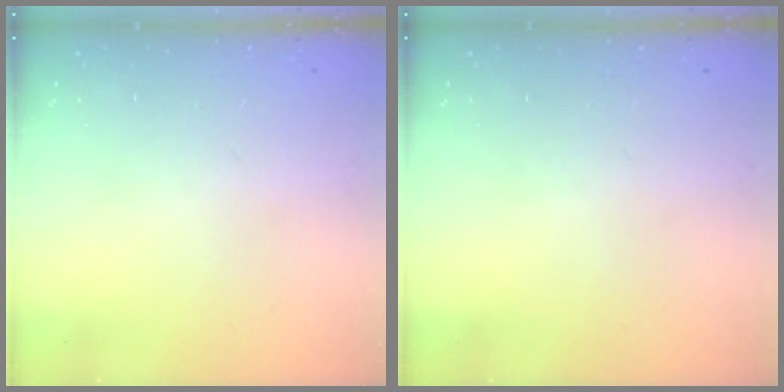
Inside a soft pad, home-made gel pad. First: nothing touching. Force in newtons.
{"total": 0.0}